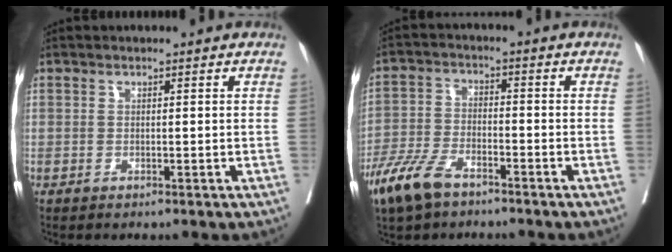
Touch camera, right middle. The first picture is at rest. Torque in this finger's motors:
{"motor_torque": [1.09, -1.05, 0.17, 0.05]}